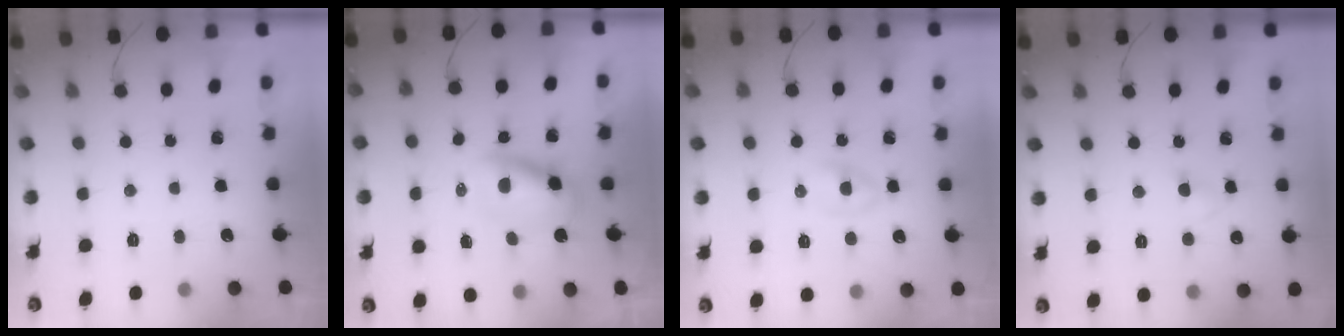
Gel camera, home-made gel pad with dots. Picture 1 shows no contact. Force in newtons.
{"total": 7.0, "press": 6.9, "slide": 1.4}
{"total": 1.9, "press": 1.6, "slide": 1.0}
{"total": 2.5, "press": 2.3, "slide": 1.0}